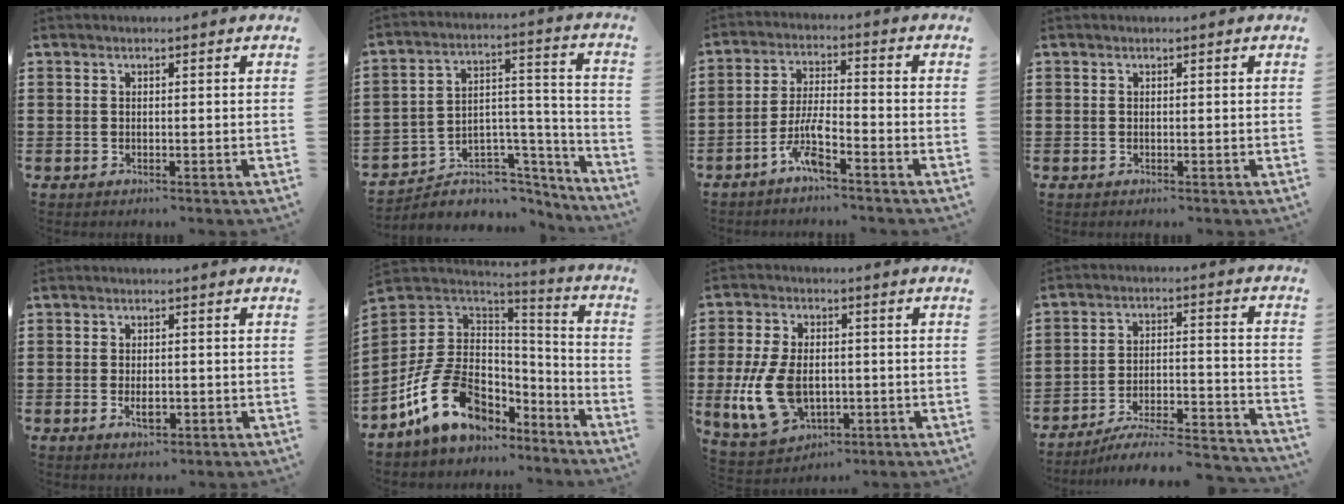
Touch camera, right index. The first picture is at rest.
{"total": 5.6, "force": [-4.5, 3.2, 1.0], "torque": [-0.019, 0.004, -0.083]}
{"total": 6.2, "force": [-4.0, 1.0, 4.6], "torque": [-0.113, -0.007, -0.079]}
{"total": 0.0}
{"total": 2.6, "force": [-0.7, 1.2, 2.2], "torque": [-0.042, 0.001, -0.012]}
{"total": 15.4, "force": [-6.3, 10.7, 9.1], "torque": [-0.209, 0.029, -0.109]}
{"total": 10.9, "force": [-1.8, 7.1, 8.0], "torque": [-0.192, 0.002, -0.032]}
{"total": 6.1, "force": [-5.3, 0.8, 2.9], "torque": [-0.048, -0.005, -0.105]}